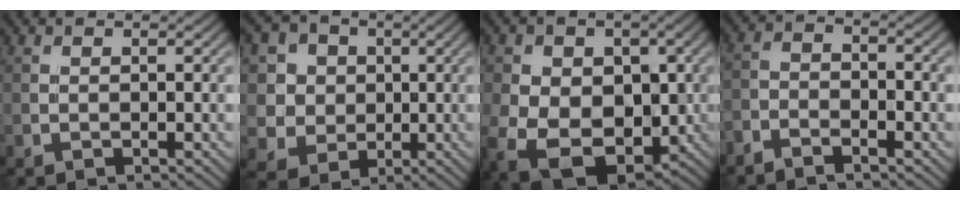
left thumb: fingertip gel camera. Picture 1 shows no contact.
{"total": 8.4, "force": [1.6, 7.6, 3.0], "torque": [-0.110, 0.004, 0.016]}
{"total": 14.2, "force": [-3.6, 10.1, 9.3], "torque": [-0.166, -0.028, -0.051]}
{"total": 3.7, "force": [-3.1, 1.1, 1.7], "torque": [-0.036, -0.005, -0.071]}